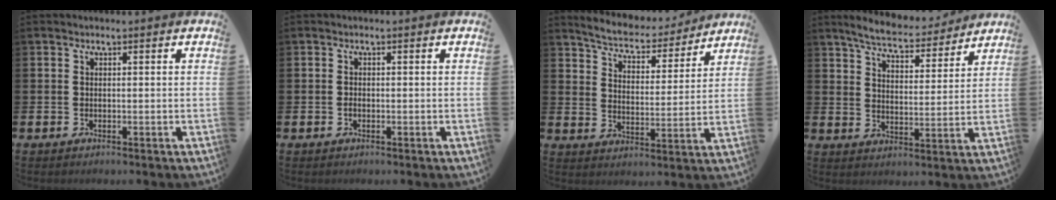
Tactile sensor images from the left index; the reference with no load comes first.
{"total": 0.6, "force": [-0.3, 0.4, 0.2], "torque": [0.003, -0.002, -0.010]}
{"total": 5.9, "force": [5.7, 1.3, 0.7], "torque": [-0.044, -0.049, 0.095]}
{"total": 6.3, "force": [6.0, 1.0, 1.5], "torque": [-0.045, -0.040, 0.102]}